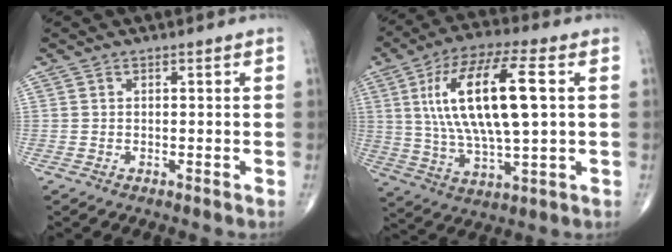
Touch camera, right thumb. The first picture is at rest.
{"total": 19.5, "force": [3.6, 6.1, 18.2], "torque": [-0.351, 0.005, 0.067]}